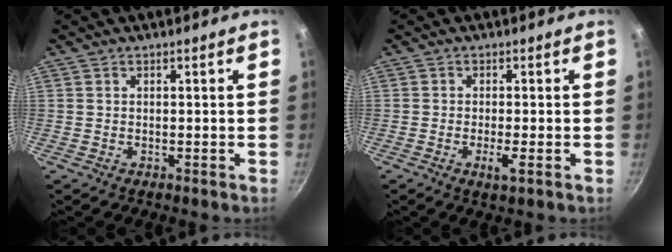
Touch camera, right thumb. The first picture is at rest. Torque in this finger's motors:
{"motor_torque": [0.36, 0.63, 0.73, -0.29, 0.16]}